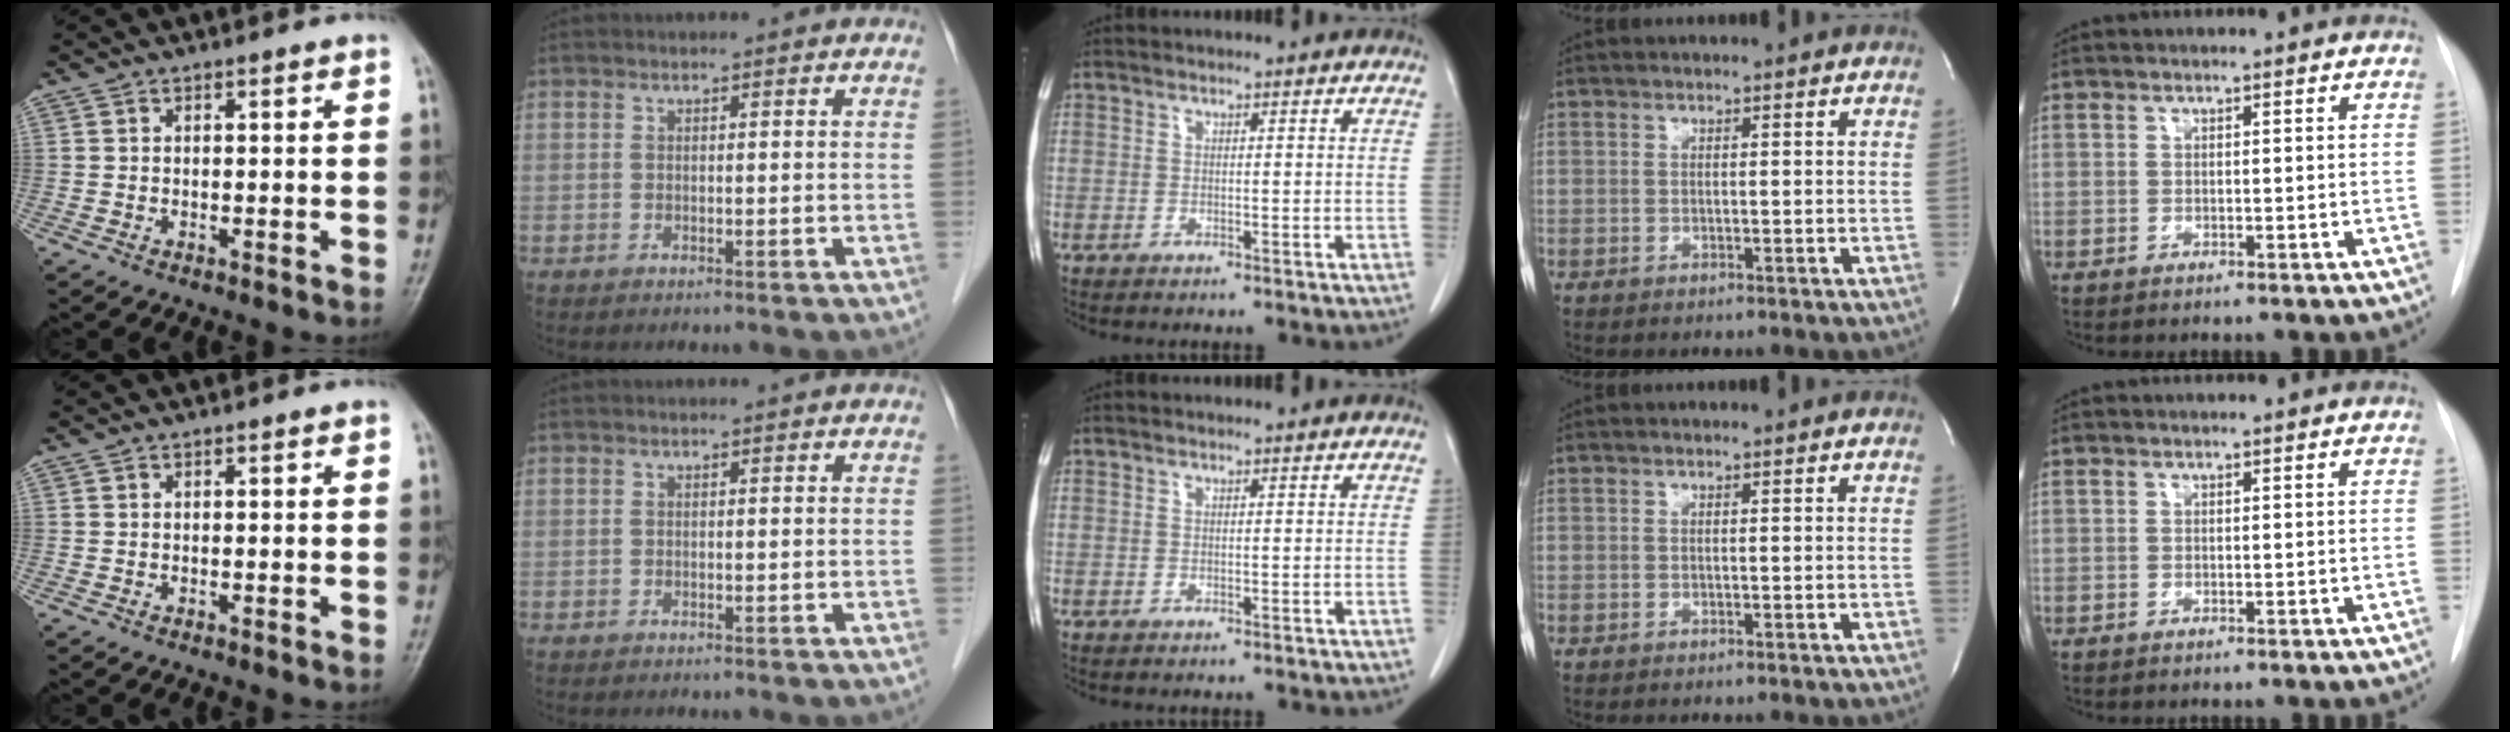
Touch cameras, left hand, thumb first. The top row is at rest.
{}